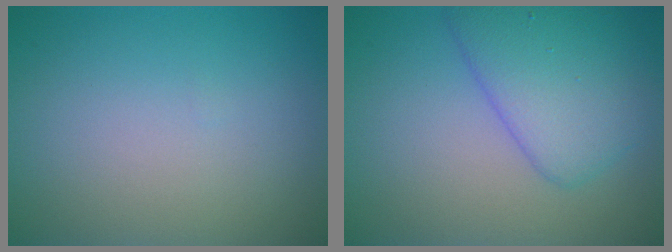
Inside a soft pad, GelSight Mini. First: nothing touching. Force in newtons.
{"total": 5.4, "press": 5.4, "slide": 0.2}